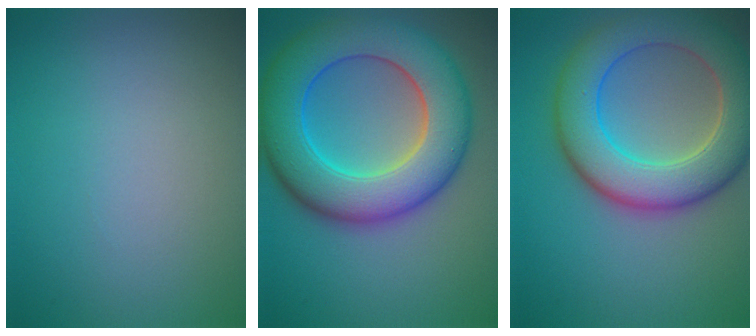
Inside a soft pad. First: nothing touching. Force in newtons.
{"total": 11.3, "press": 11.3, "slide": 0.3}
{"total": 8.9, "press": 8.9, "slide": 0.6}